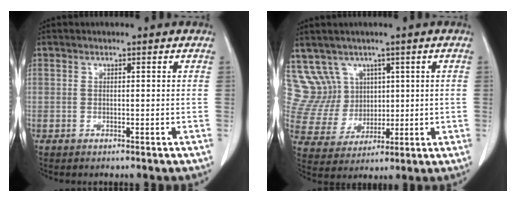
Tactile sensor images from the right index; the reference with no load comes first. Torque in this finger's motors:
{"motor_torque": [-0.24, 0.31, -0.08, -0.04]}